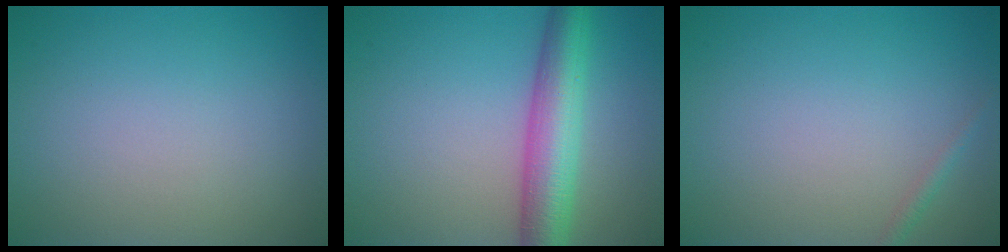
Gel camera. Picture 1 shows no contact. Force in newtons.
{"total": 6.5, "press": 6.5, "slide": 0.4}
{"total": 0.8, "press": 0.7, "slide": 0.1}